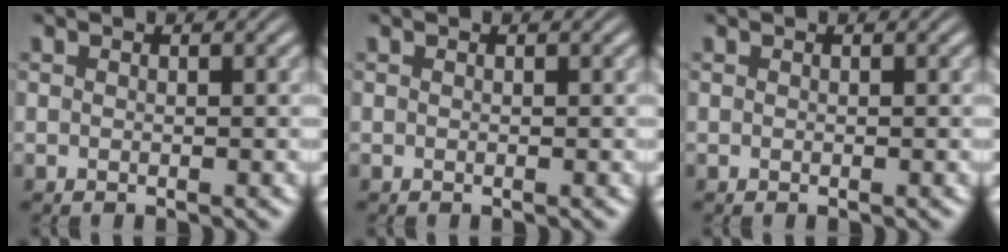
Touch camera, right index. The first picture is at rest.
{"total": 0.0}
{"total": 0.0}